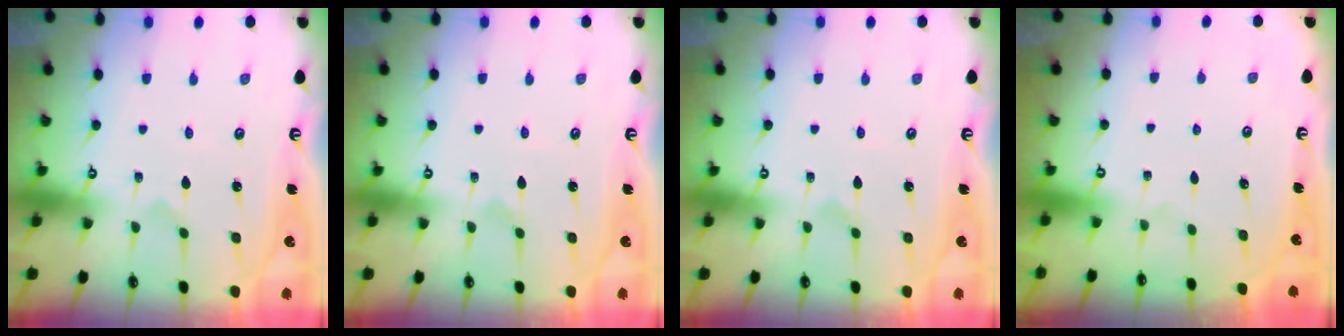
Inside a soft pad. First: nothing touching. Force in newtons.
{"total": 0.5, "press": 0.5, "slide": 0.0}
{"total": 0.5, "press": 0.5, "slide": 0.0}
{"total": 0.0}